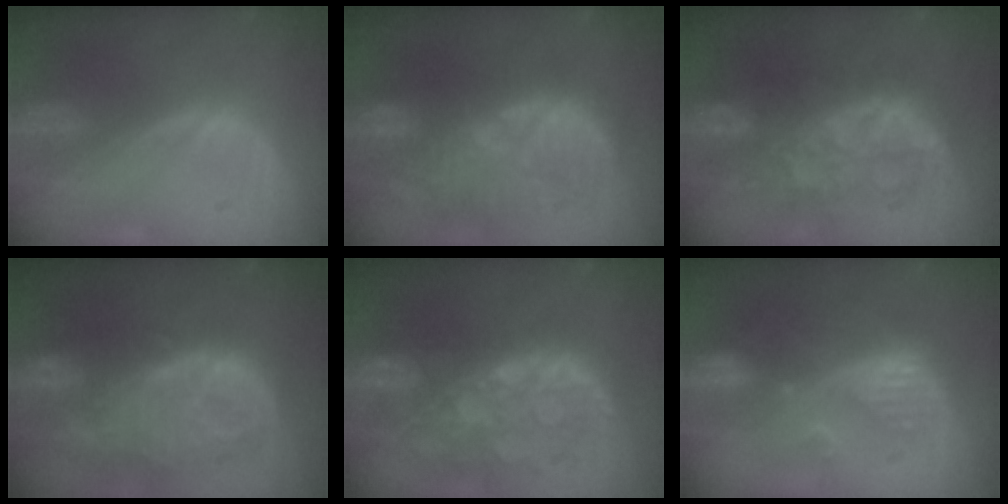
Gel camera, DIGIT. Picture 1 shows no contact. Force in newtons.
{"total": 12.0, "press": 11.5, "slide": 3.4}
{"total": 8.9, "press": 8.9, "slide": 0.4}
{"total": 13.7, "press": 11.9, "slide": 6.8}
{"total": 11.4, "press": 9.9, "slide": 5.7}
{"total": 8.7, "press": 7.8, "slide": 4.0}